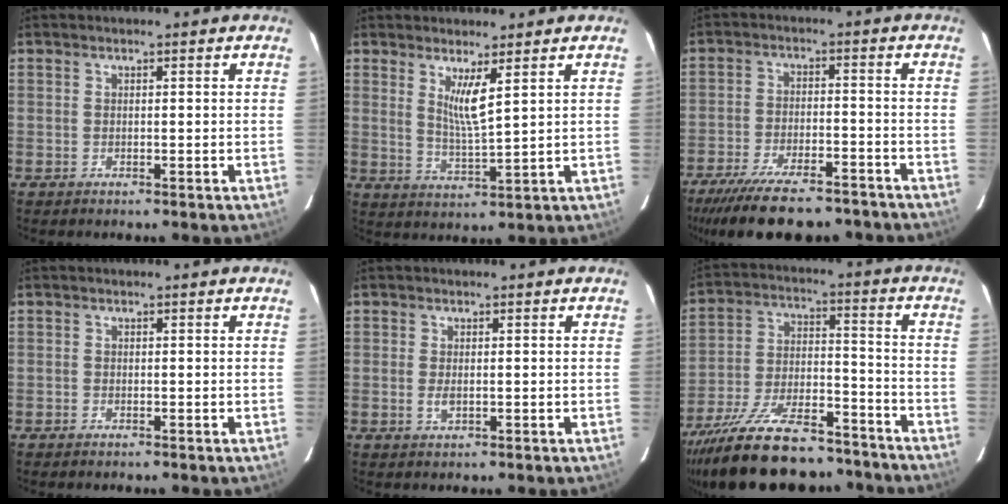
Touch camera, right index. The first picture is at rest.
{"total": 5.3, "force": [2.9, -0.1, 4.4], "torque": [-0.083, -0.016, 0.051]}
{"total": 19.8, "force": [-16.4, 5.8, 9.5], "torque": [-0.192, -0.025, -0.237]}
{"total": 0.5, "force": [-0.5, 0.3, 0.1], "torque": [-0.002, 0.000, -0.009]}
{"total": 1.7, "force": [-0.3, 0.8, 1.5], "torque": [-0.028, -0.002, -0.004]}
{"total": 24.7, "force": [-19.7, 8.8, 12.1], "torque": [-0.230, -0.015, -0.289]}